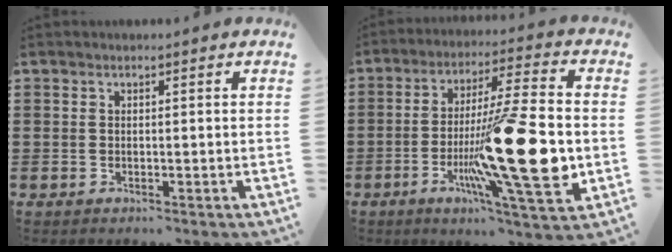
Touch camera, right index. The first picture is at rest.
{"total": 20.9, "force": [-4.6, 3.9, 20.0], "torque": [-0.333, -0.016, -0.070]}